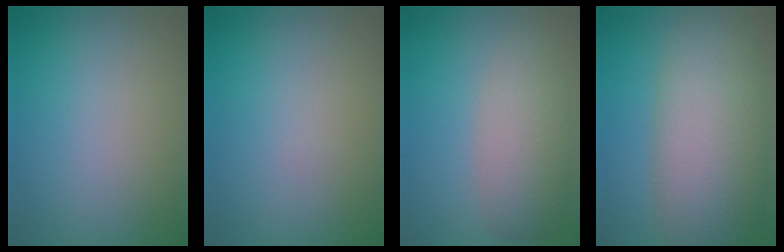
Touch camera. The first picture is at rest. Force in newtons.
{"total": 0.0}
{"total": 4.5, "press": 4.5, "slide": 0.2}
{"total": 10.3, "press": 10.2, "slide": 0.7}